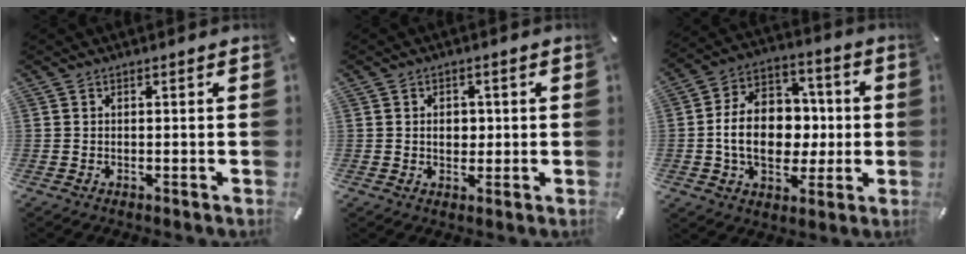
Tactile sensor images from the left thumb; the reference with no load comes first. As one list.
[{"total": 3.5, "force": [0.2, 2.7, 2.2], "torque": [-0.022, -0.005, -0.003]}, {"total": 15.7, "force": [-1.4, 12.0, 10.0], "torque": [-0.193, 0.008, -0.022]}]